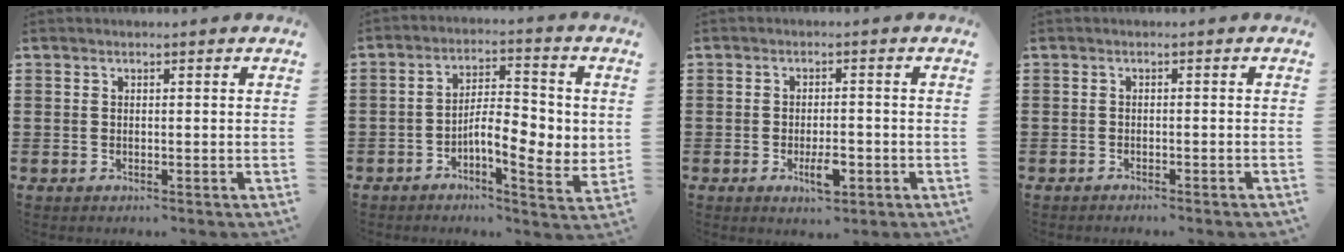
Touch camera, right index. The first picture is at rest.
{"total": 7.0, "force": [-1.2, 2.9, 6.3], "torque": [-0.100, -0.004, -0.028]}
{"total": 4.3, "force": [-1.6, 1.6, 3.6], "torque": [-0.065, 0.003, -0.030]}
{"total": 1.1, "force": [-1.1, -0.1, 0.2], "torque": [-0.006, 0.000, -0.021]}